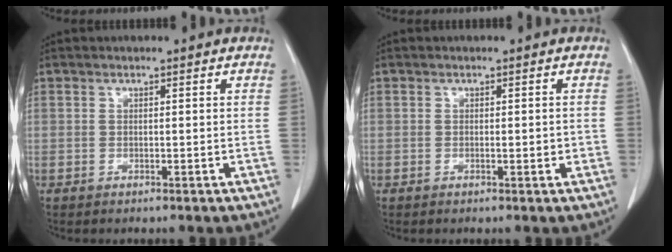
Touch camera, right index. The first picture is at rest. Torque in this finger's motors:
{"motor_torque": [0.51, -0.15, 0.05, 0.03]}